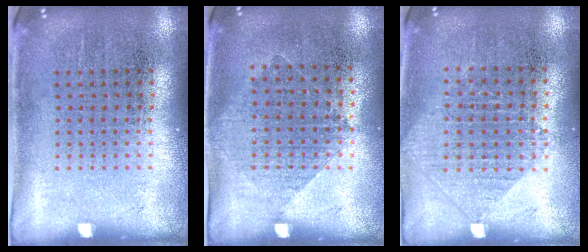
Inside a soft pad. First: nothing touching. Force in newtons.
{"total": 1.0, "press": 1.0, "slide": 0.4}
{"total": 0.9, "press": 0.9, "slide": 0.2}